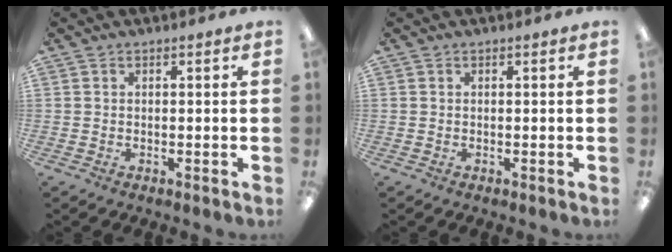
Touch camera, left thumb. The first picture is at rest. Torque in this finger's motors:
{"motor_torque": [0.00, 0.00, -0.08, 0.08, 0.00]}